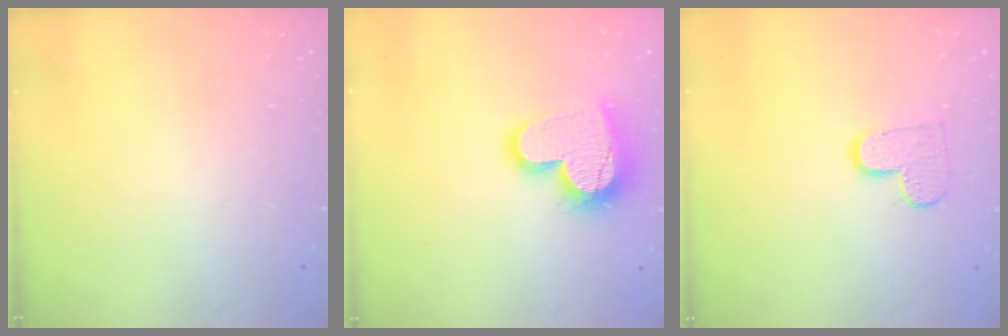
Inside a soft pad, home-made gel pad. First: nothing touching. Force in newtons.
{"total": 17.4, "press": 17.3, "slide": 1.3}
{"total": 8.5, "press": 8.4, "slide": 0.4}